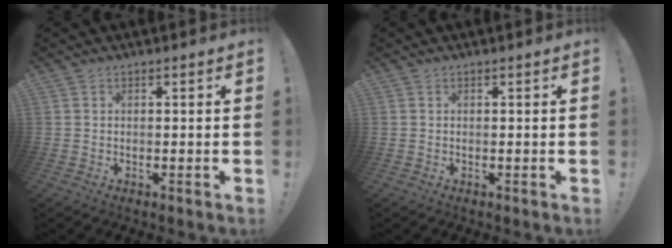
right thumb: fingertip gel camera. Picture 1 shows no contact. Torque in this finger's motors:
{"motor_torque": [0.00, 0.00, 0.04, -0.04, 0.00]}